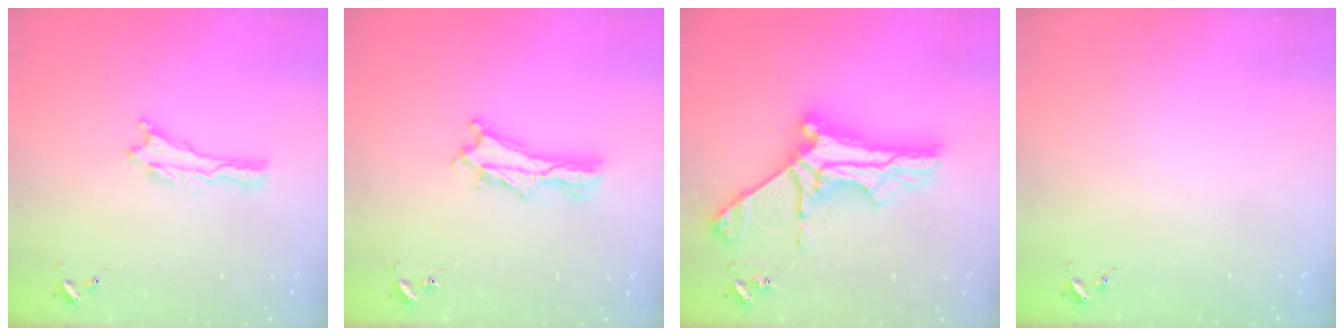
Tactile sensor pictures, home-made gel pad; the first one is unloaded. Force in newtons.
{"total": 3.4, "press": 3.4, "slide": 0.3}
{"total": 11.8, "press": 11.7, "slide": 1.2}
{"total": 0.0}